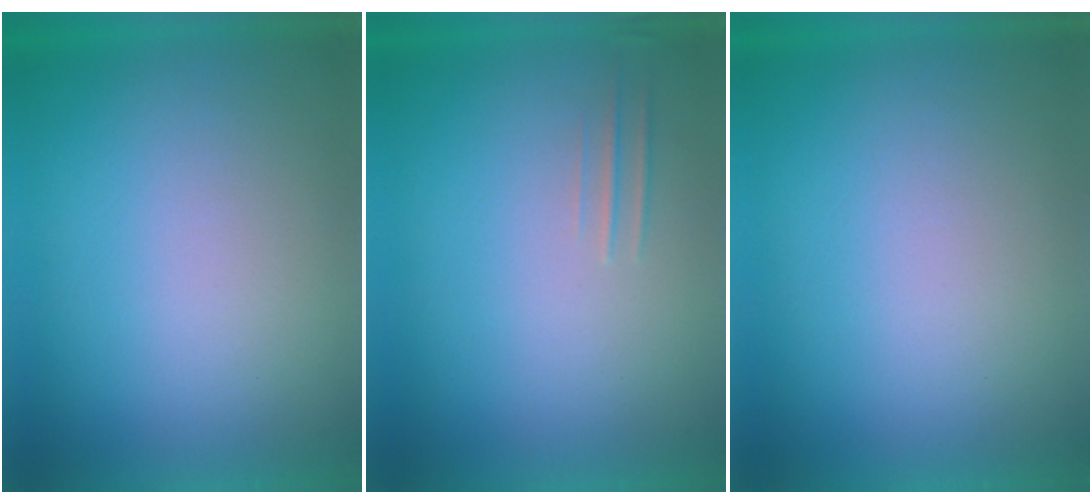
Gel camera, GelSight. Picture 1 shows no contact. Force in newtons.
{"total": 1.7}
{"total": 0.0}